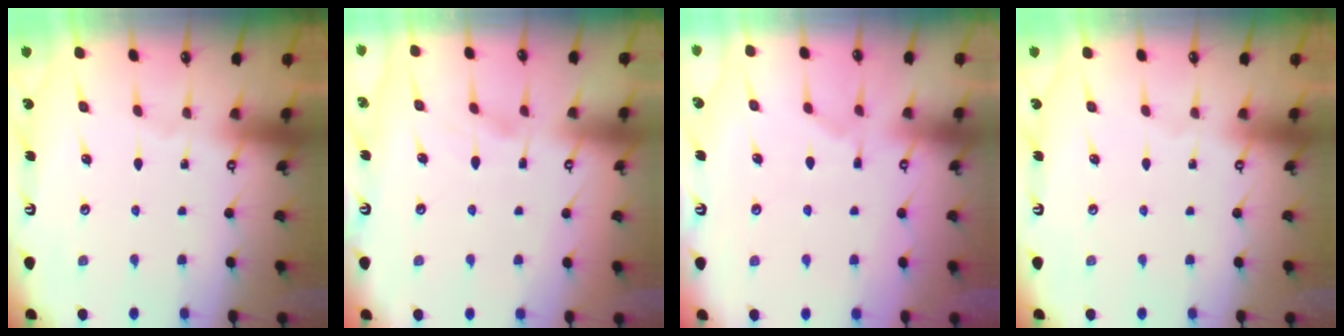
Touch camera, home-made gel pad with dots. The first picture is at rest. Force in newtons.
{"total": 1.7, "press": 1.4, "slide": 1.0}
{"total": 1.7, "press": 1.0, "slide": 1.3}
{"total": 0.0}